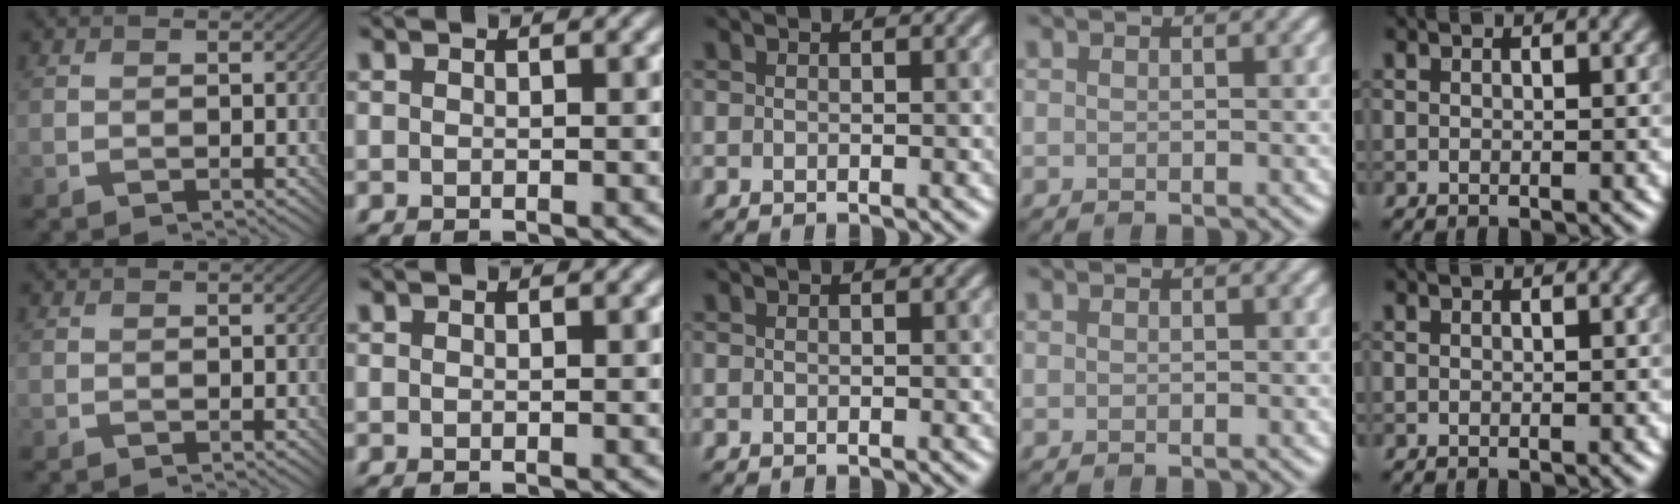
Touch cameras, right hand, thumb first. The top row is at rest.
{}